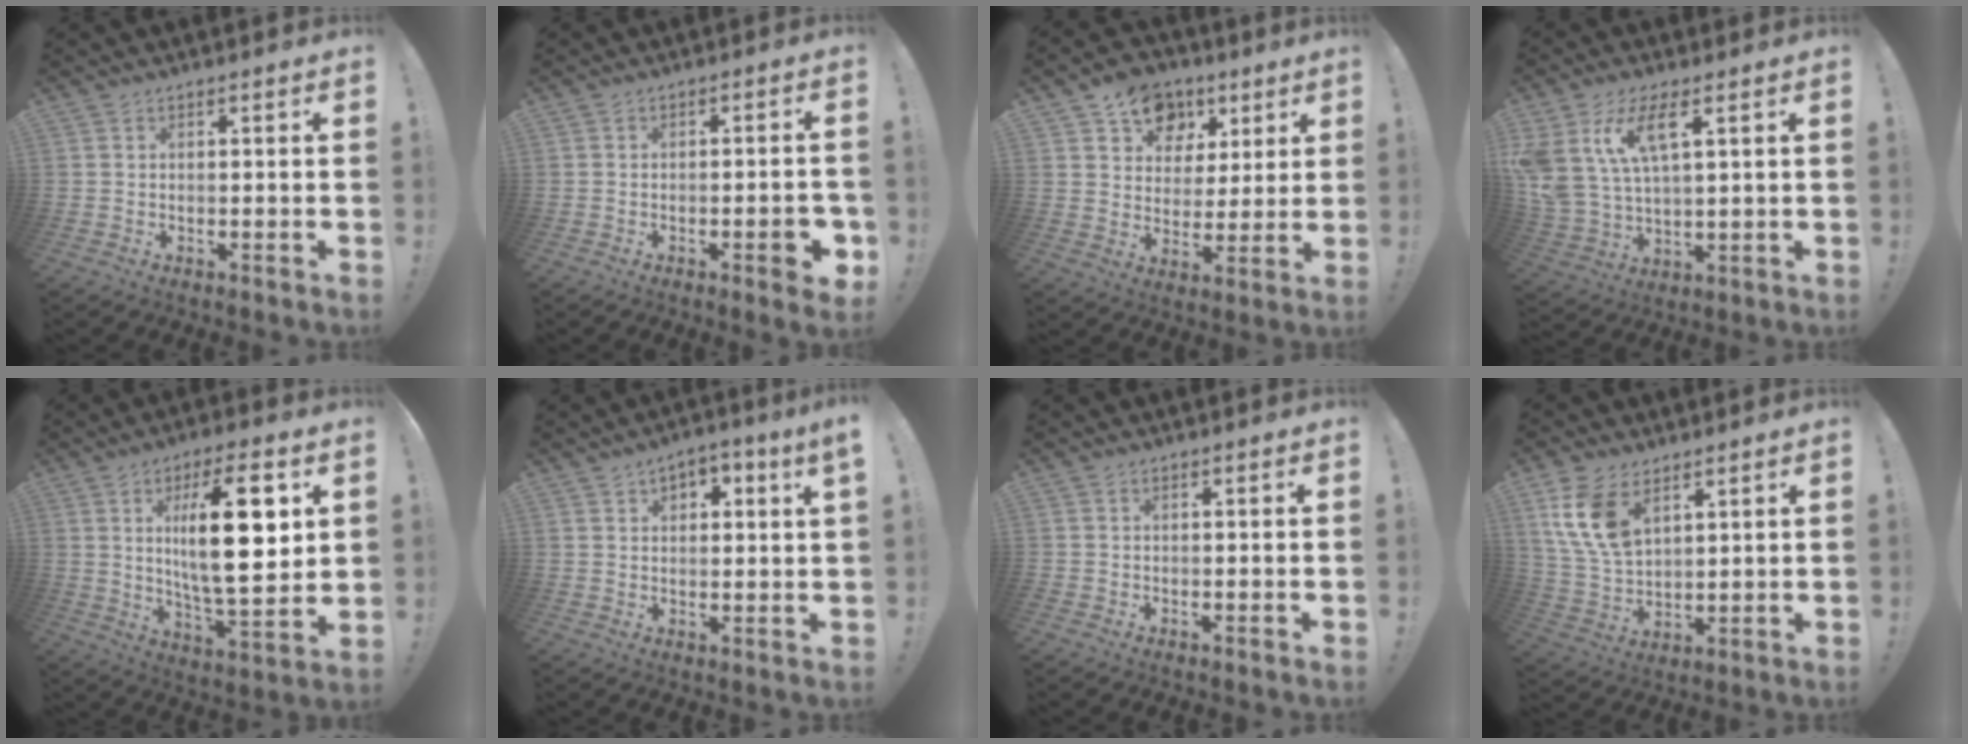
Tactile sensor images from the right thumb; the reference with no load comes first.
{"total": 5.9, "force": [-2.2, 1.4, 5.3], "torque": [-0.065, 0.004, -0.033]}
{"total": 12.6, "force": [6.5, 10.0, 3.9], "torque": [-0.052, -0.035, 0.128]}
{"total": 12.7, "force": [6.6, 5.8, 9.2], "torque": [-0.199, -0.024, 0.120]}
{"total": 20.9, "force": [4.8, 6.6, 19.2], "torque": [-0.310, -0.016, 0.059]}
{"total": 3.8, "force": [1.9, 1.7, 2.8], "torque": [-0.042, 0.003, 0.030]}
{"total": 0.7, "force": [-0.5, 0.5, -0.1], "torque": [0.003, 0.001, -0.009]}
{"total": 12.6, "force": [6.4, 7.7, 7.7], "torque": [-0.158, -0.022, 0.127]}